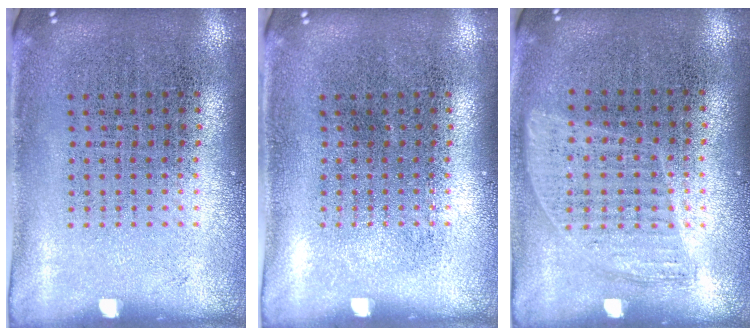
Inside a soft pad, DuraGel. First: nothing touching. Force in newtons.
{"total": 0.0}
{"total": 0.9, "press": 0.8, "slide": 0.4}